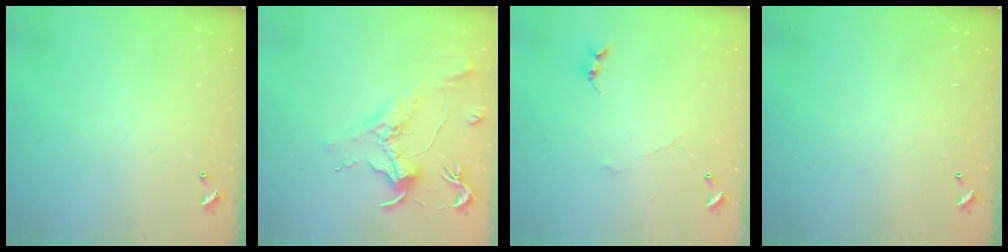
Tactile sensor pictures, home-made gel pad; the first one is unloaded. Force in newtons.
{"total": 1.5, "press": 1.3, "slide": 0.8}
{"total": 0.0}
{"total": 0.0}